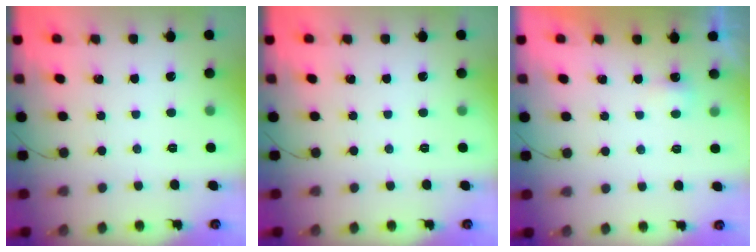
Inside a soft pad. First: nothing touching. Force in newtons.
{"total": 0.0}
{"total": 2.4, "press": 2.3, "slide": 0.5}